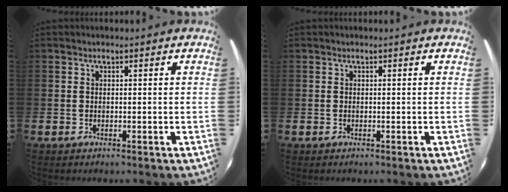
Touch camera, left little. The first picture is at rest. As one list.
[{"total": 0.0}]